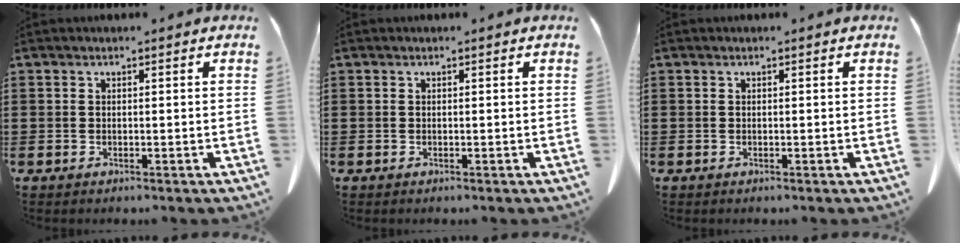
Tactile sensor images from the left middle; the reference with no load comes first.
{"total": 0.0}
{"total": 0.0}